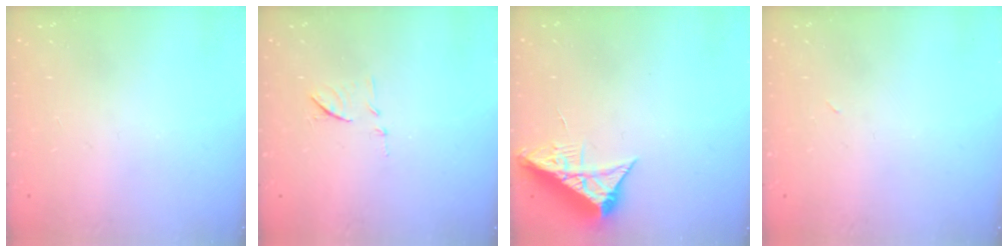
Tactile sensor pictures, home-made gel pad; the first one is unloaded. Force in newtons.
{"total": 8.1, "press": 8.0, "slide": 0.7}
{"total": 7.7, "press": 7.7, "slide": 0.4}
{"total": 2.9, "press": 2.9, "slide": 0.7}